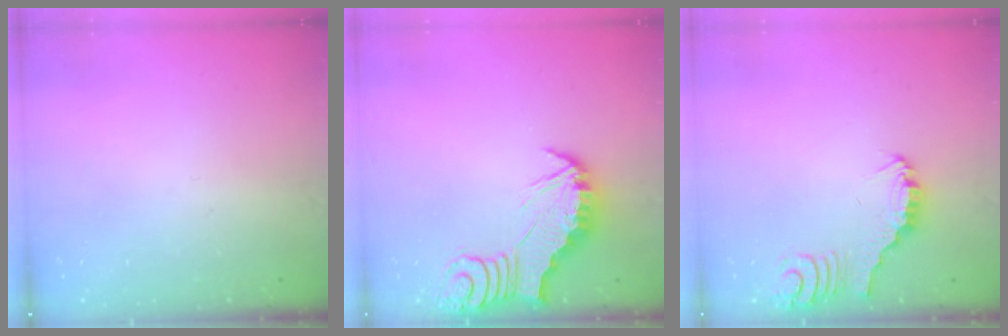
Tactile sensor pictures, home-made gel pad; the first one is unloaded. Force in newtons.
{"total": 2.8, "press": 2.8, "slide": 0.3}
{"total": 3.0, "press": 3.0, "slide": 0.2}